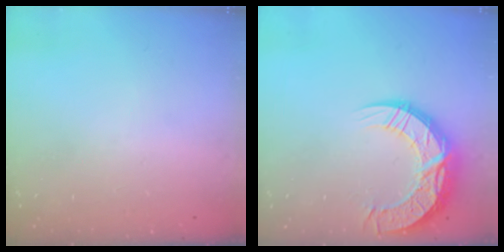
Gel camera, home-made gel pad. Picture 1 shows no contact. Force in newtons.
{"total": 15.3, "press": 15.3, "slide": 1.0}